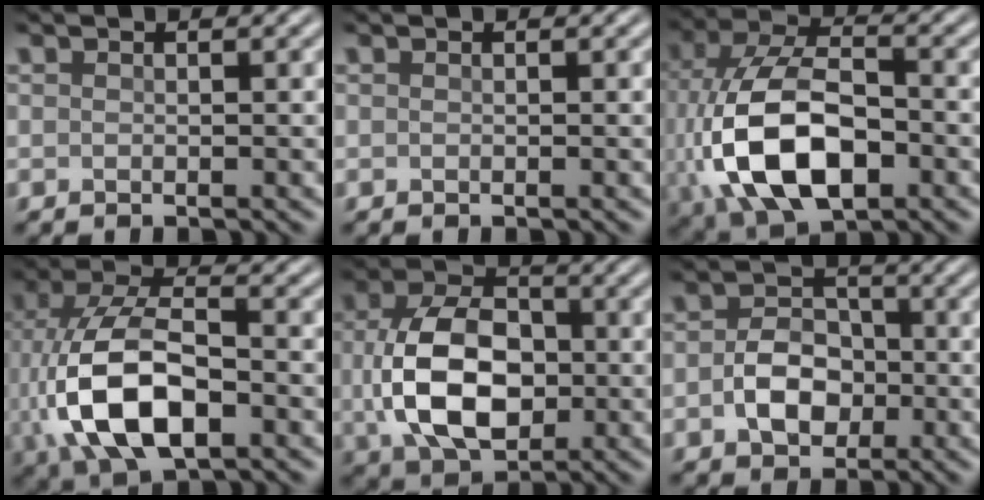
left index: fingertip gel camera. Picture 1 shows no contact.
{"total": 0.0}
{"total": 12.3, "force": [-2.5, 7.2, 9.6], "torque": [-0.203, -0.012, -0.051]}
{"total": 11.2, "force": [-2.0, 6.2, 9.1], "torque": [-0.195, -0.007, -0.039]}
{"total": 9.5, "force": [-0.4, 6.3, 7.1], "torque": [-0.154, -0.004, -0.006]}
{"total": 4.1, "force": [-0.8, 3.1, 2.5], "torque": [-0.044, 0.004, -0.018]}